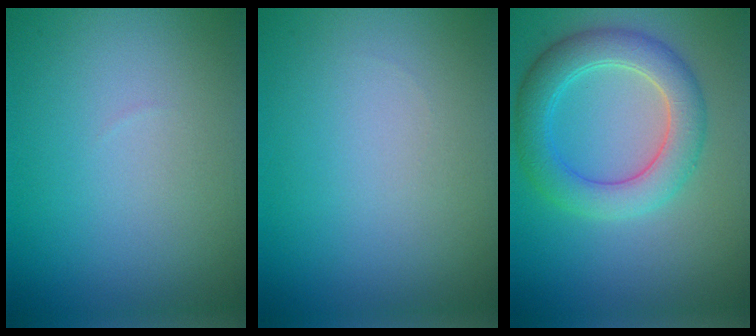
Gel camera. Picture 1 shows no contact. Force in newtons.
{"total": 0.0}
{"total": 5.2, "press": 5.2, "slide": 0.5}